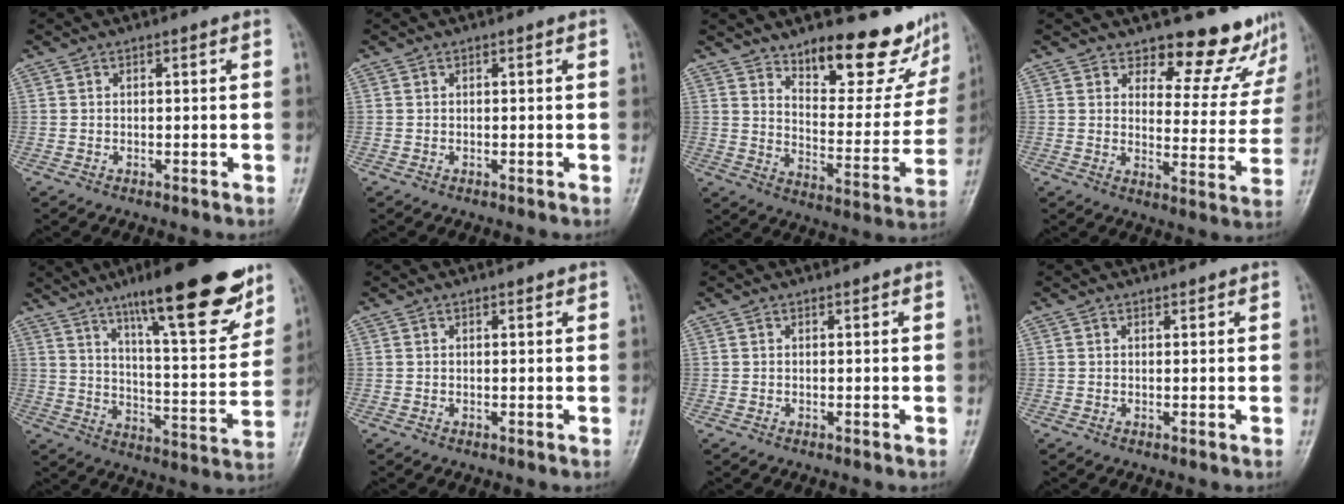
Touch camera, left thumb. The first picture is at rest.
{"total": 0.0}
{"total": 18.2, "force": [13.9, 6.2, 10.0], "torque": [-0.088, -0.109, 0.201]}
{"total": 12.3, "force": [11.3, 4.3, 2.6], "torque": [0.010, -0.110, 0.129]}
{"total": 22.9, "force": [14.8, 5.1, 16.8], "torque": [-0.217, -0.061, 0.228]}
{"total": 0.7, "force": [0.6, 0.2, 0.4], "torque": [-0.008, -0.003, 0.008]}
{"total": 0.0}
{"total": 0.6, "force": [0.6, 0.2, 0.0], "torque": [-0.004, -0.006, 0.009]}